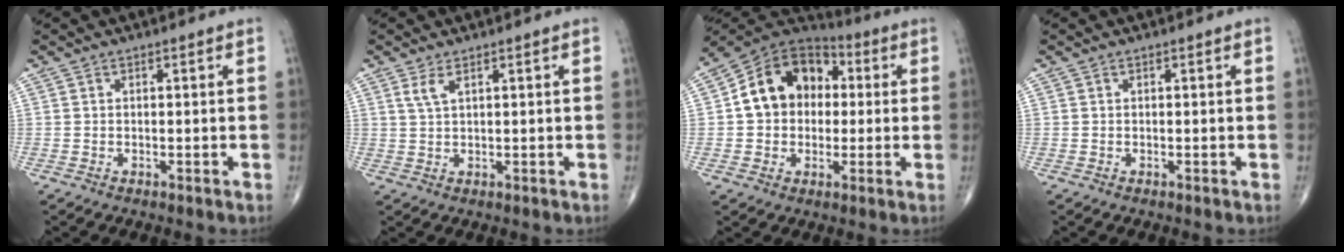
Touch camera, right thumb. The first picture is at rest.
{"total": 2.4, "force": [1.3, 0.7, 1.8], "torque": [-0.043, -0.001, 0.033]}
{"total": 14.8, "force": [1.4, 11.8, 8.9], "torque": [-0.111, 0.031, 0.013]}
{"total": 0.0}